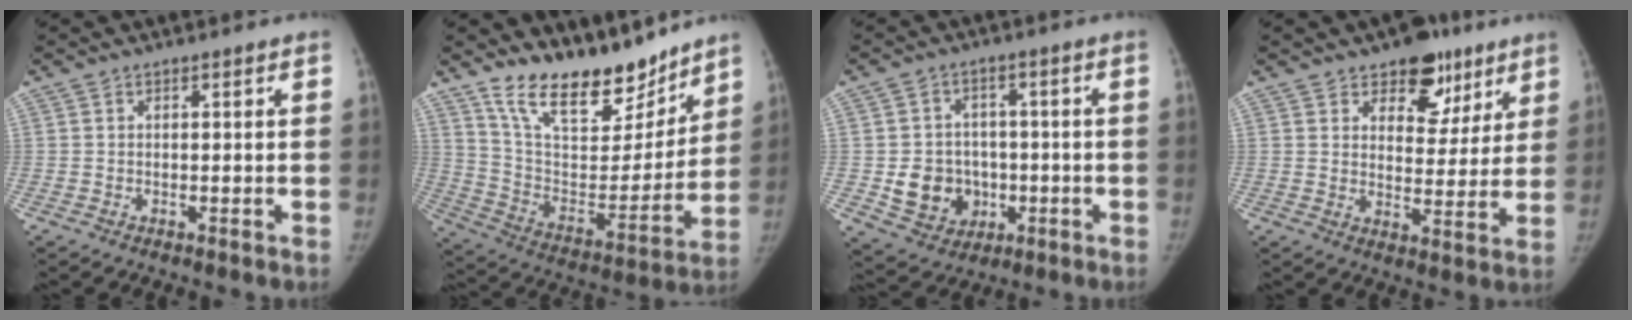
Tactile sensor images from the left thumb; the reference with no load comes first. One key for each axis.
{"total": 21.2, "fx": 16.9, "fy": 8.4, "fz": 9.7, "tx": -0.108, "ty": -0.101, "tz": 0.288}
{"total": 9.9, "fx": -1.8, "fy": 8.8, "fz": 4.3, "tx": -0.031, "ty": 0.007, "tz": -0.016}
{"total": 10.9, "fx": 6.9, "fy": 6.8, "fz": 5.1, "tx": -0.015, "ty": -0.032, "tz": 0.098}